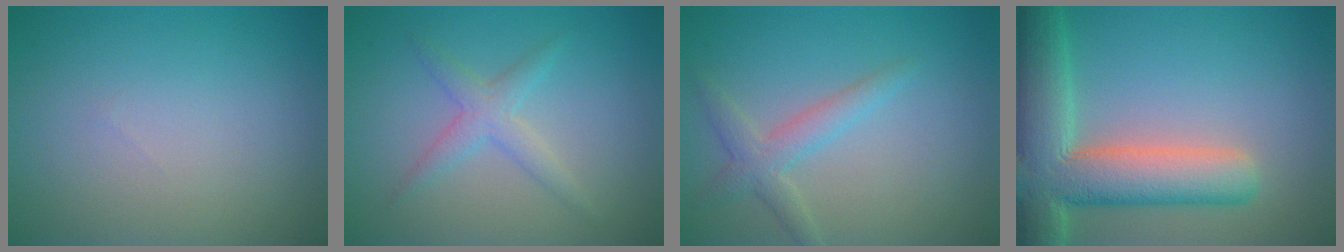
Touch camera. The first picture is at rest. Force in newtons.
{"total": 2.2, "press": 2.2, "slide": 0.1}
{"total": 2.6, "press": 2.6, "slide": 0.1}
{"total": 9.7, "press": 9.6, "slide": 1.2}